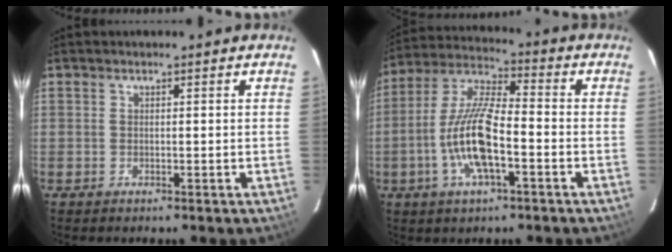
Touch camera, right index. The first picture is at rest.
{"total": 13.3, "force": [-4.3, 3.8, 12.0], "torque": [-0.252, -0.002, -0.083]}